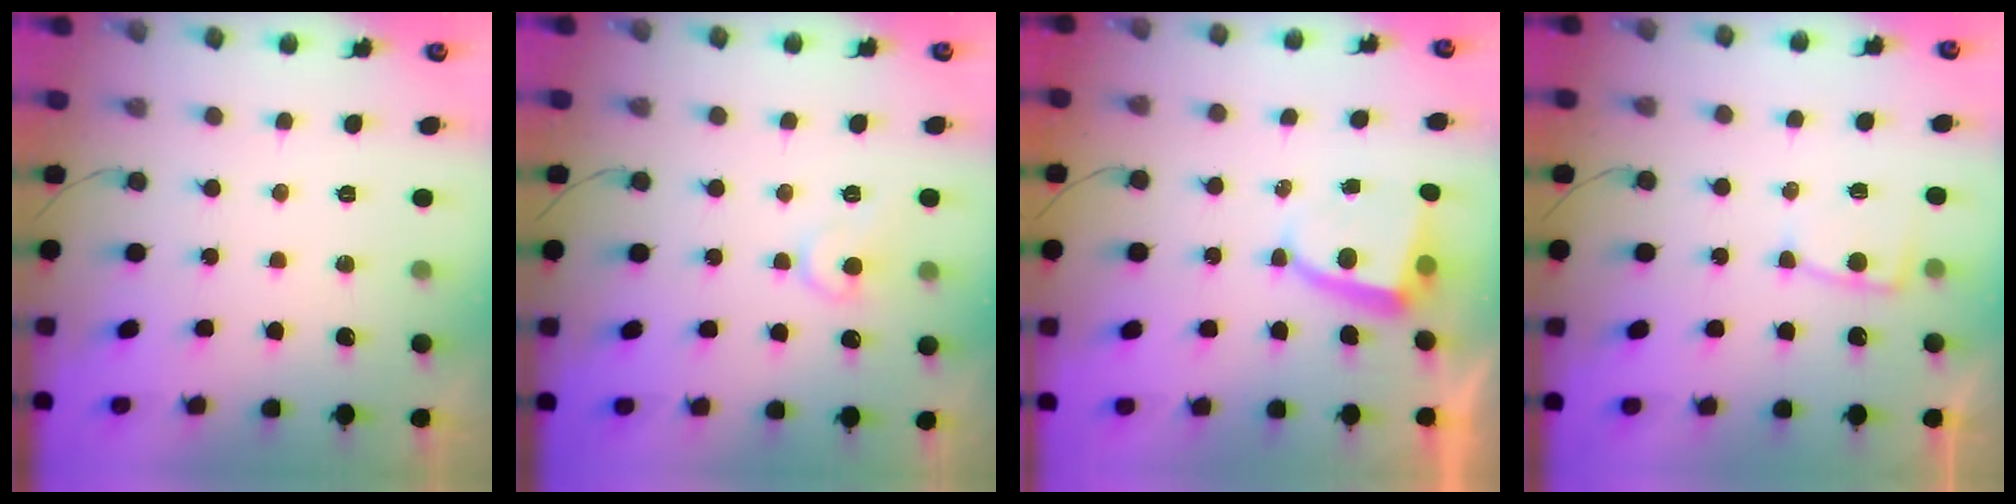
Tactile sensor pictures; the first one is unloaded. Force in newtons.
{"total": 8.2, "press": 8.1, "slide": 0.8}
{"total": 4.6, "press": 4.6, "slide": 0.5}
{"total": 6.7, "press": 6.7, "slide": 0.6}